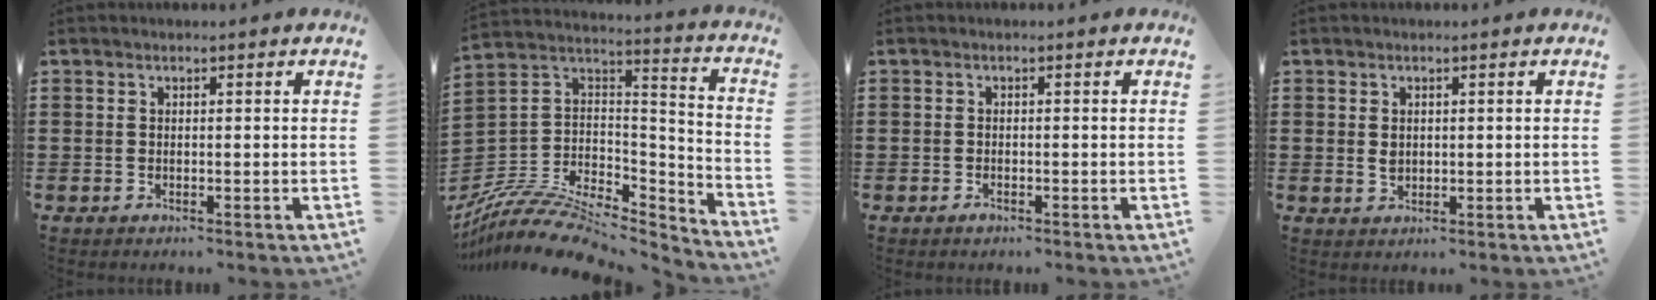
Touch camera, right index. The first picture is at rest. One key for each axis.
{"total": 9.6, "fx": -7.6, "fy": 3.8, "fz": 4.4, "tx": -0.093, "ty": 0.006, "tz": -0.149}
{"total": 0.9, "fx": -0.7, "fy": 0.3, "fz": 0.3, "tx": -0.008, "ty": -0.004, "tz": -0.014}
{"total": 1.5, "fx": 0.2, "fy": 1.2, "fz": 1.0, "tx": -0.021, "ty": 0.006, "tz": 0.003}